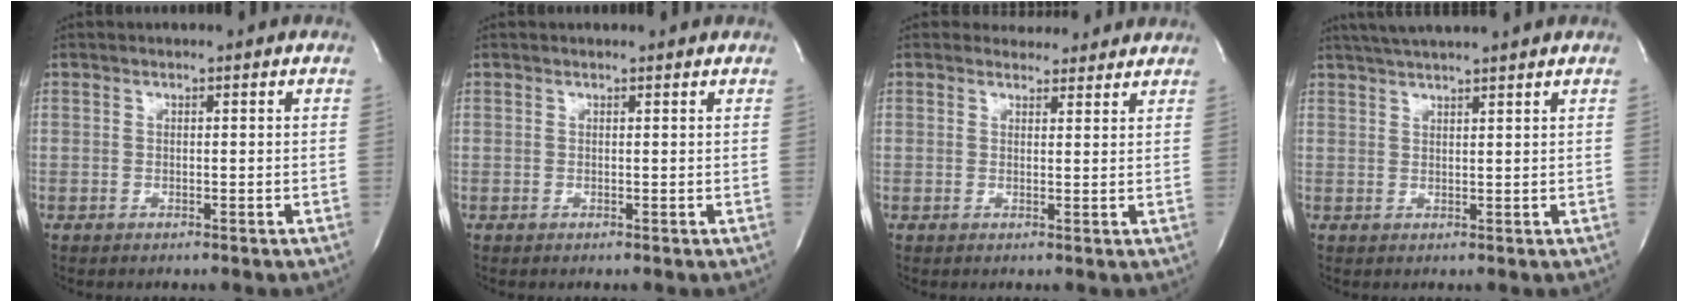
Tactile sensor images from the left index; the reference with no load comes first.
{"total": 1.0, "force": [1.0, 0.1, 0.0], "torque": [-0.009, 0.001, 0.007]}
{"total": 4.0, "force": [3.7, 1.5, 0.2], "torque": [-0.002, 0.004, 0.040]}
{"total": 6.9, "force": [6.0, -0.8, 3.3], "torque": [-0.056, 0.026, 0.090]}